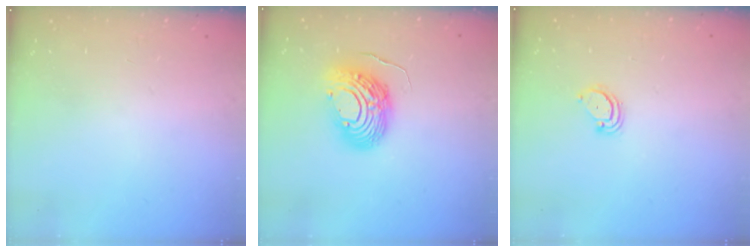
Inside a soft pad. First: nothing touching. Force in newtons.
{"total": 12.0, "press": 11.9, "slide": 1.3}
{"total": 3.0, "press": 3.0, "slide": 0.2}